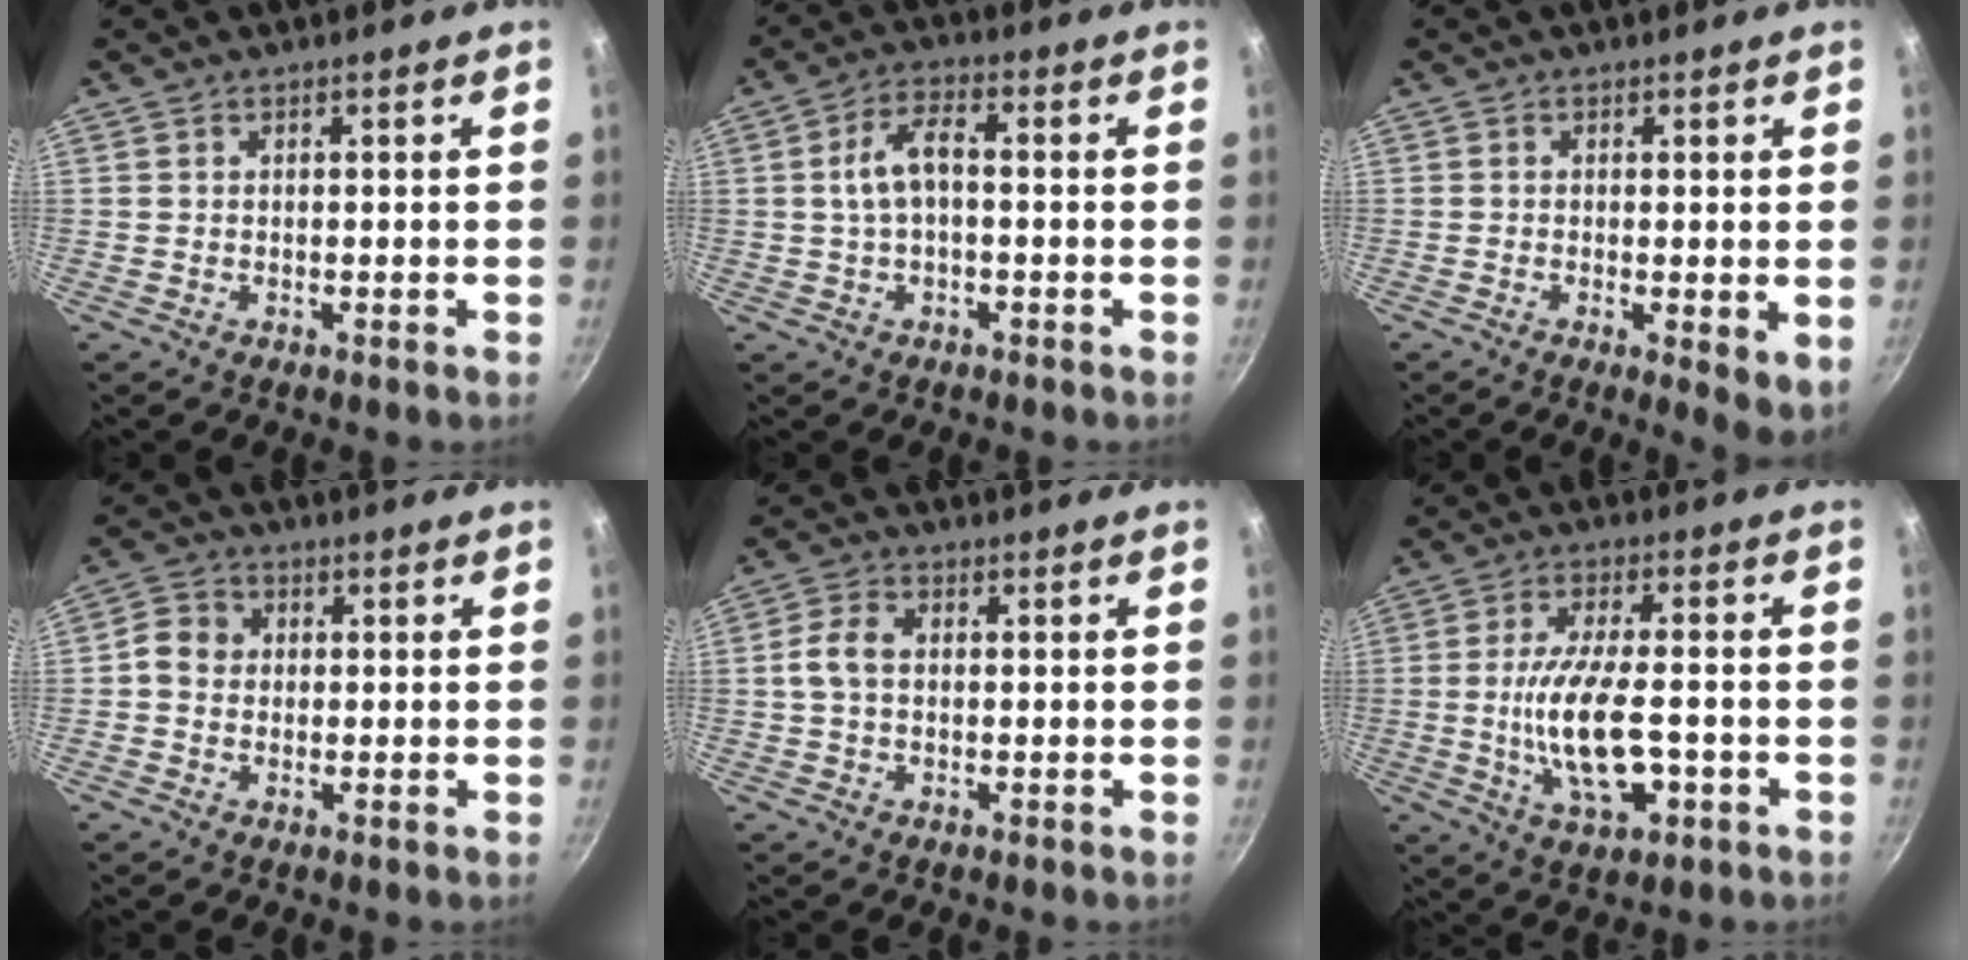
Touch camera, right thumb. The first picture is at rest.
{"total": 6.5, "force": [0.2, 3.1, 5.7], "torque": [-0.113, 0.024, -0.002]}
{"total": 4.9, "force": [-0.9, 1.1, 4.7], "torque": [-0.075, -0.016, -0.016]}
{"total": 4.9, "force": [0.0, 4.3, 2.3], "torque": [-0.031, 0.013, -0.008]}
{"total": 4.8, "force": [0.2, 3.2, 3.6], "torque": [-0.076, 0.014, -0.001]}
{"total": 12.6, "force": [-2.2, 5.2, 11.2], "torque": [-0.211, 0.006, -0.034]}